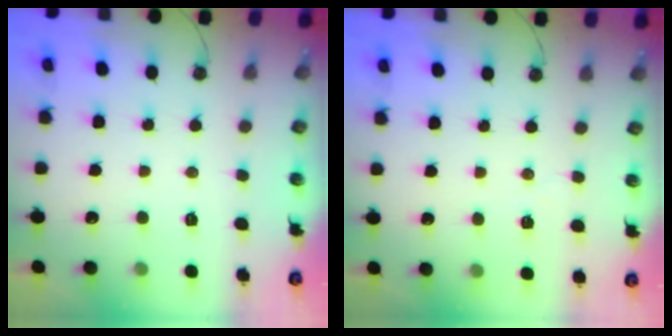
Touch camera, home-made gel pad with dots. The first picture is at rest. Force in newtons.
{"total": 9.9, "press": 1.4, "slide": 9.8}